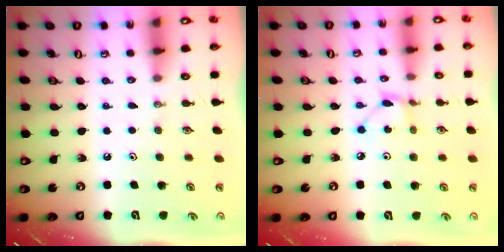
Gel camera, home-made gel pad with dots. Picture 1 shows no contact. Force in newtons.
{"total": 2.6, "press": 2.6, "slide": 0.2}